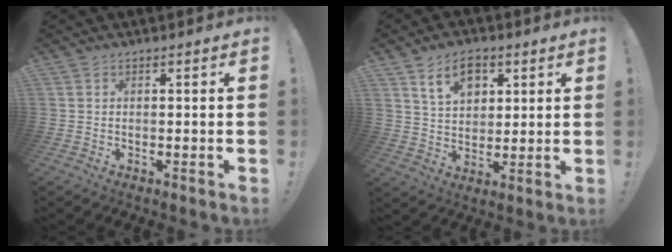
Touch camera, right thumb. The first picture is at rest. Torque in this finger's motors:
{"motor_torque": [0.02, 0.02, 0.13, 0.12, 0.05]}